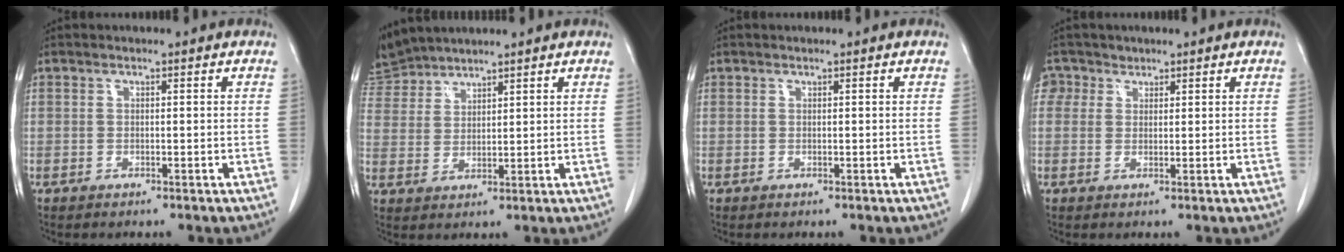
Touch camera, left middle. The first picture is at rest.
{"total": 6.1, "force": [6.0, 0.9, -0.1], "torque": [-0.009, 0.013, 0.129]}
{"total": 0.0}
{"total": 2.7, "force": [1.6, 2.1, -0.3], "torque": [0.012, 0.011, 0.026]}